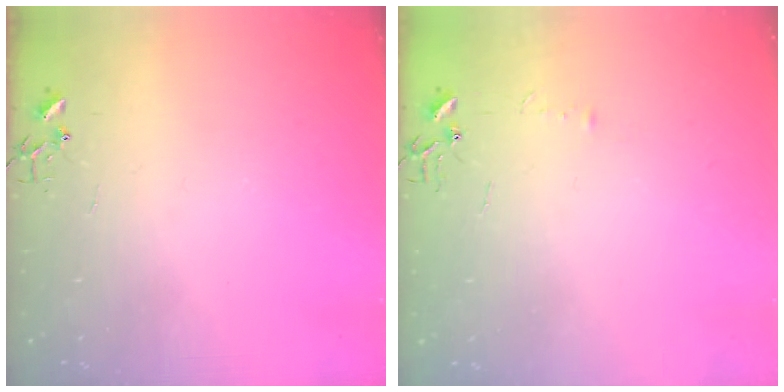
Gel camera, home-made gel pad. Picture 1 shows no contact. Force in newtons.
{"total": 3.1, "press": 3.1, "slide": 0.5}